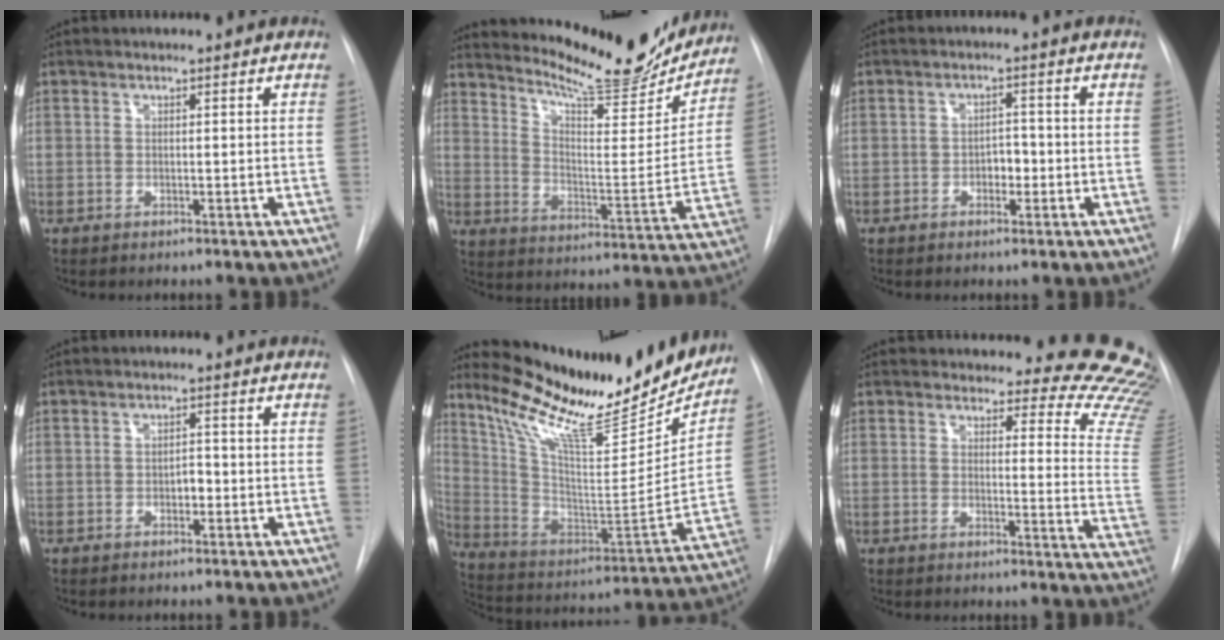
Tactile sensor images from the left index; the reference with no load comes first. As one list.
[{"total": 19.3, "force": [17.9, 2.6, 6.8], "torque": [-0.106, -0.053, 0.248]}, {"total": 2.7, "force": [-1.3, 1.6, 1.8], "torque": [-0.020, 0.003, -0.020]}, {"total": 2.0, "force": [-1.0, 1.0, 1.4], "torque": [-0.017, 0.000, -0.015]}, {"total": 26.5, "force": [22.2, 5.2, 13.4], "torque": [-0.222, -0.054, 0.337]}, {"total": 17.5, "force": [16.8, 3.4, 3.4], "torque": [-0.002, -0.151, 0.146]}]